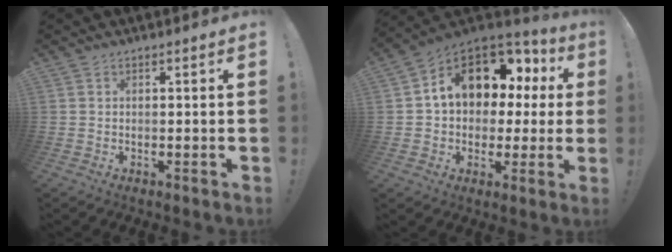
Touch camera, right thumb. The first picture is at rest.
{"total": 13.9, "force": [5.4, 9.9, 8.1], "torque": [-0.128, -0.026, 0.107]}